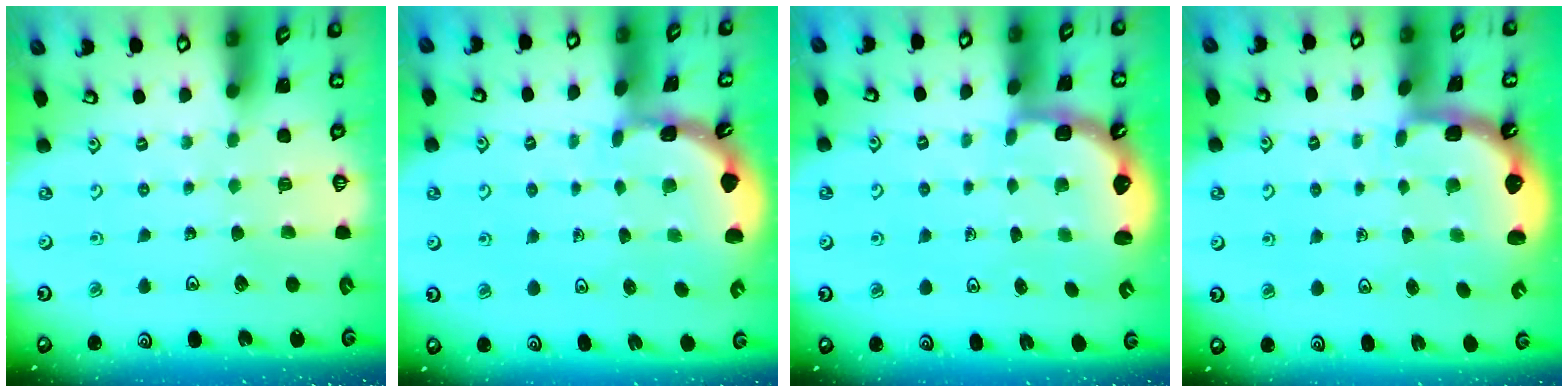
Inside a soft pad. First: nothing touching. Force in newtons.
{"total": 1.6, "press": 1.5, "slide": 0.3}
{"total": 2.6, "press": 2.2, "slide": 1.4}
{"total": 2.6, "press": 1.7, "slide": 1.9}